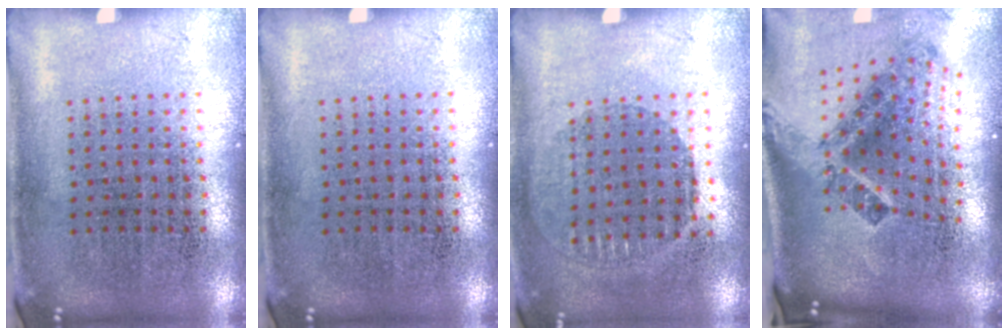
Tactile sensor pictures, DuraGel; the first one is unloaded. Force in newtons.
{"total": 0.0}
{"total": 0.9, "press": 0.9, "slide": 0.3}
{"total": 2.7, "press": 1.6, "slide": 2.1}